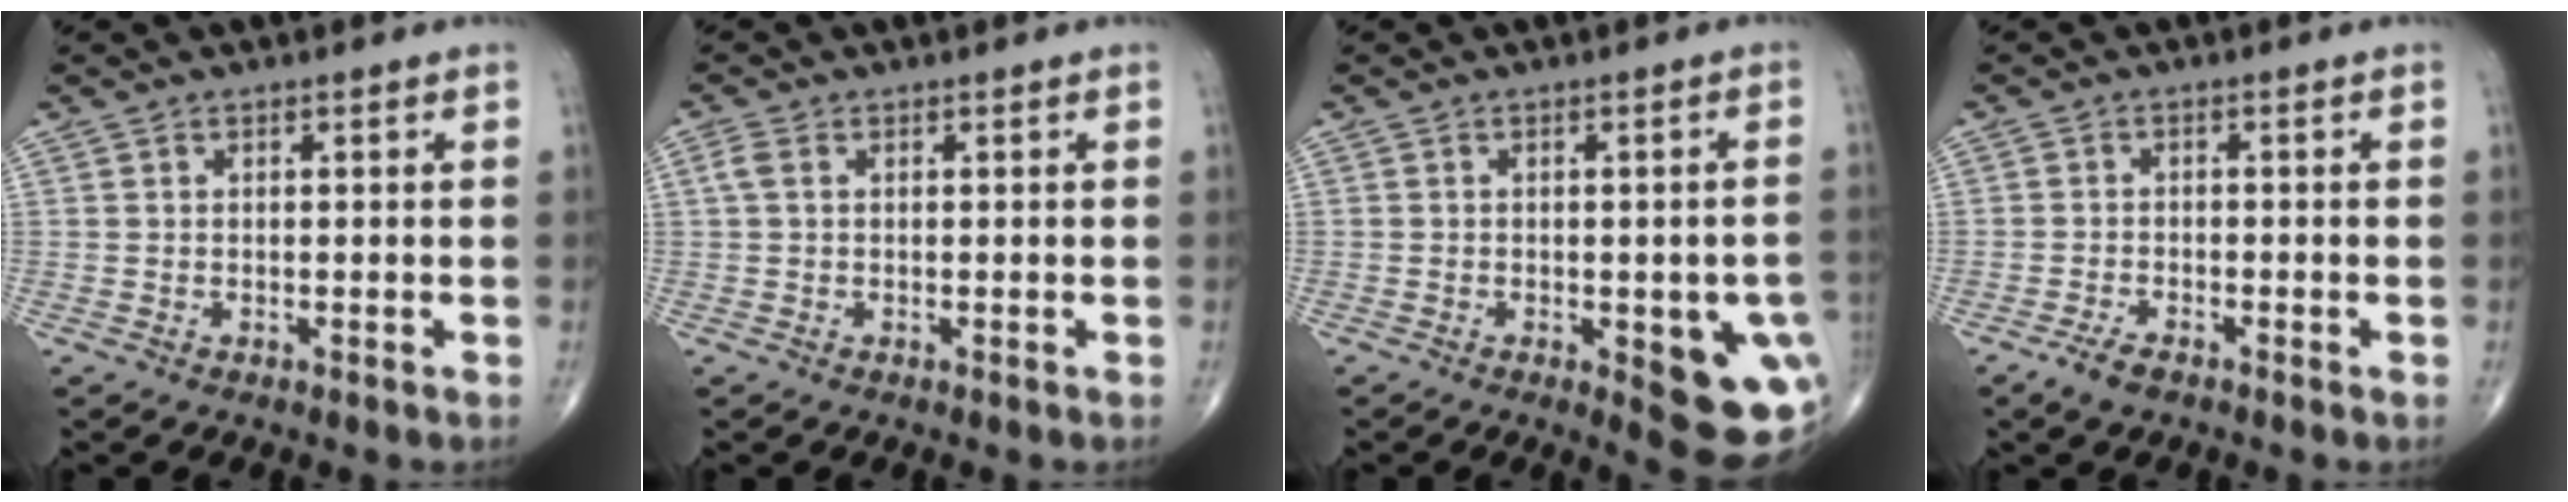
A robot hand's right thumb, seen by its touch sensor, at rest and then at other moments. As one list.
[{"total": 1.8, "force": [0.5, 1.1, 1.4], "torque": [-0.038, 0.013, 0.011]}, {"total": 13.7, "force": [-3.4, 5.1, 12.2], "torque": [-0.116, -0.002, -0.024]}, {"total": 3.0, "force": [-2.1, 1.2, 1.8], "torque": [-0.038, 0.003, -0.041]}]